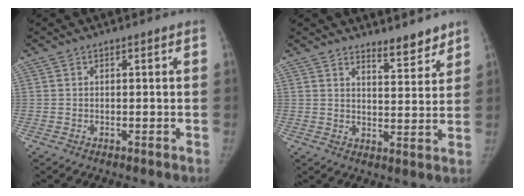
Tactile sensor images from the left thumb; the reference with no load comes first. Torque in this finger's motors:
{"motor_torque": [-0.20, 0.02, 0.25, 0.02, 0.02]}